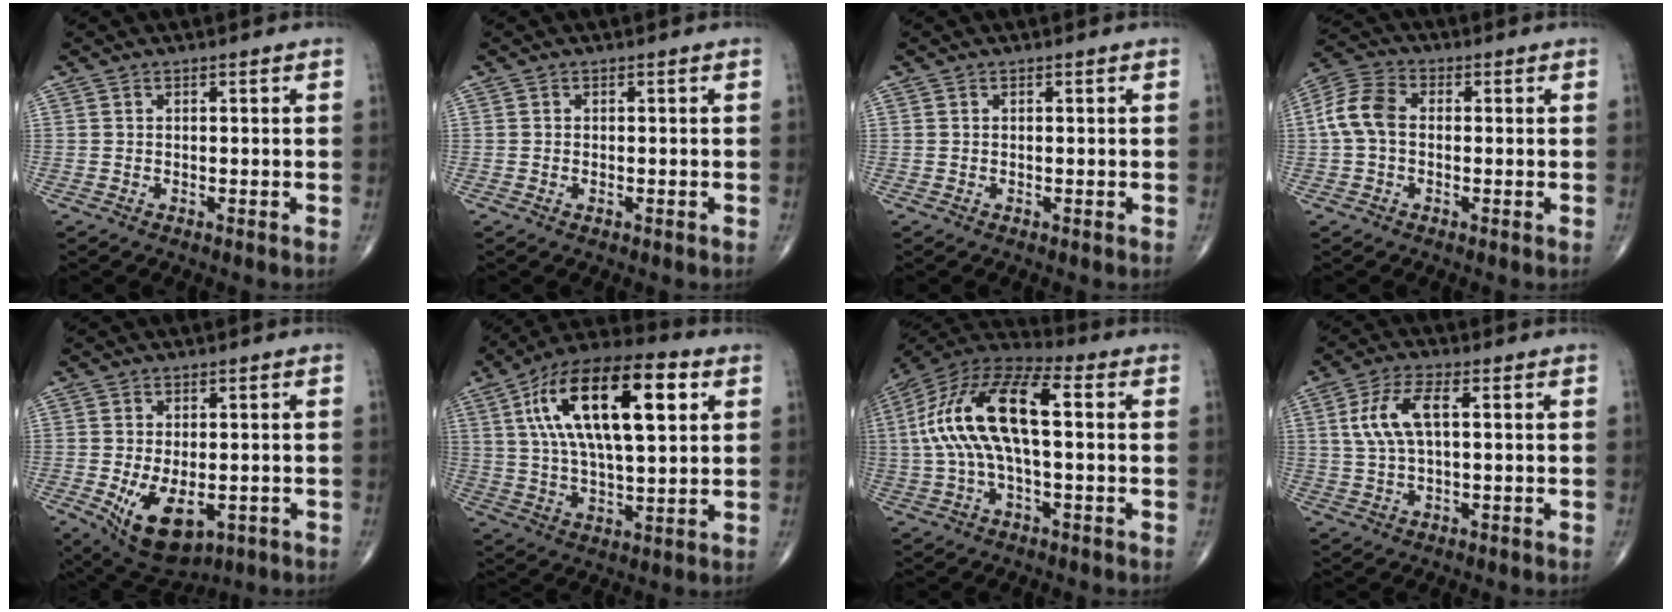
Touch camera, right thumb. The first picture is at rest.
{"total": 0.6, "force": [-0.2, 0.3, 0.5], "torque": [-0.010, 0.001, -0.003]}
{"total": 0.0}
{"total": 7.5, "force": [-0.1, 5.1, 5.5], "torque": [-0.113, 0.023, -0.012]}
{"total": 11.0, "force": [-3.2, 6.1, 8.5], "torque": [-0.132, -0.009, -0.033]}
{"total": 22.9, "force": [6.9, 9.4, 19.8], "torque": [-0.339, 0.007, 0.110]}
{"total": 18.6, "force": [1.5, 7.7, 16.8], "torque": [-0.338, 0.046, 0.019]}
{"total": 8.0, "force": [1.6, 3.3, 7.1], "torque": [-0.156, 0.014, 0.031]}